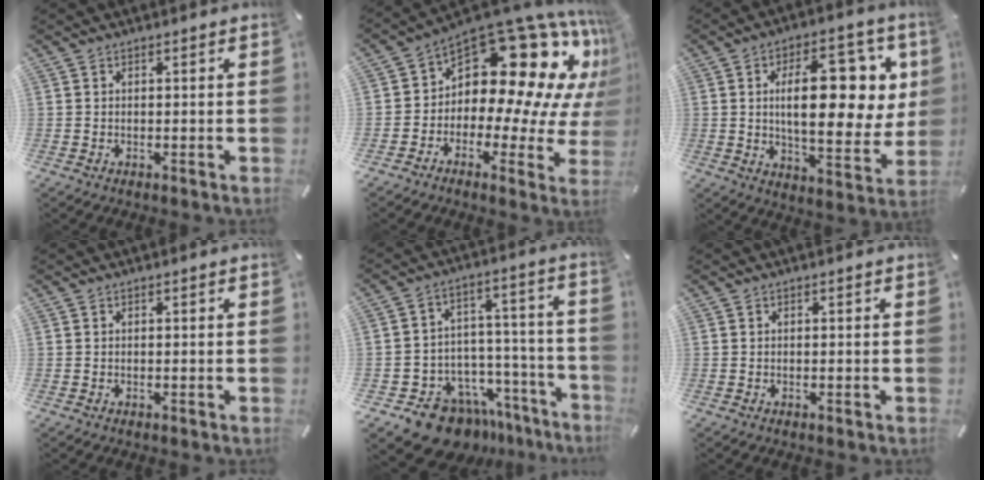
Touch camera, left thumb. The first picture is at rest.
{"total": 19.4, "force": [8.2, 11.9, 12.9], "torque": [-0.185, -0.086, 0.141]}
{"total": 21.1, "force": [4.7, 10.0, 18.0], "torque": [-0.260, -0.011, 0.070]}
{"total": 0.0}
{"total": 14.9, "force": [-11.1, 8.5, 5.4], "torque": [-0.070, 0.071, -0.178]}
{"total": 0.0}